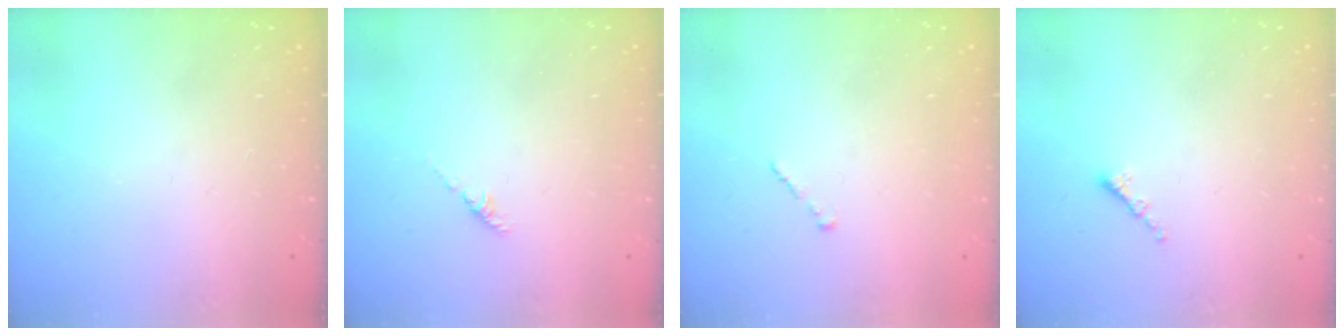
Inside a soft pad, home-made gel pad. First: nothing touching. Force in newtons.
{"total": 1.2, "press": 1.1, "slide": 0.5}
{"total": 0.0}
{"total": 0.8, "press": 0.8, "slide": 0.2}